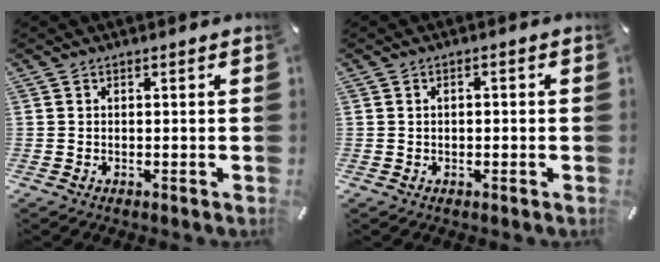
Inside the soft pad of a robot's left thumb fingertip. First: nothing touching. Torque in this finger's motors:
{"motor_torque": [-0.10, -0.11, -0.10, -0.07, -0.02]}